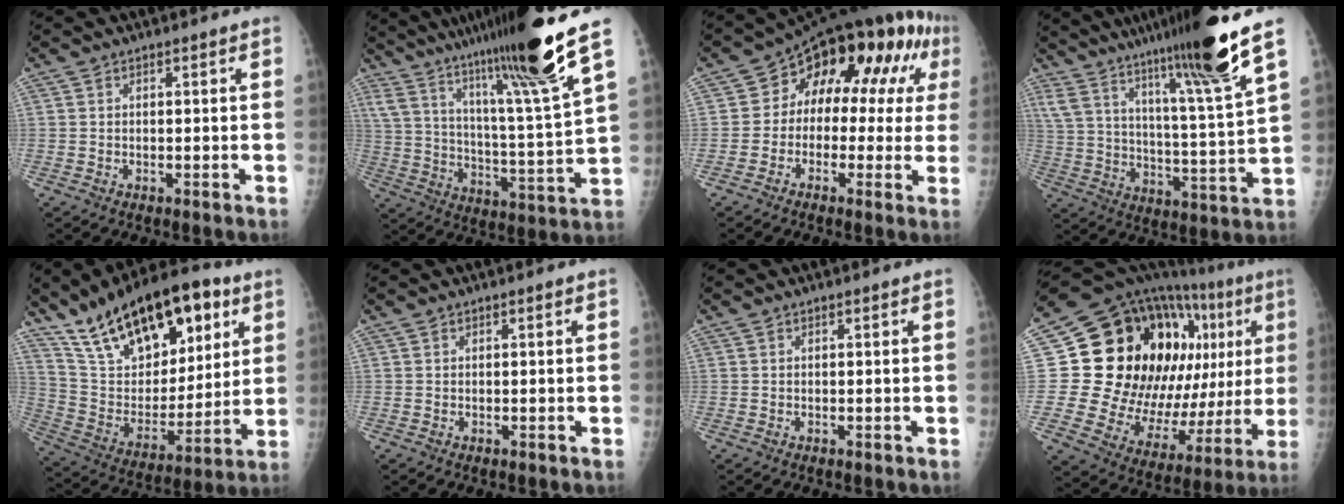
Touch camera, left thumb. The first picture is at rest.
{"total": 22.5, "force": [16.0, 0.0, 15.8], "torque": [-0.238, -0.080, 0.267]}
{"total": 15.3, "force": [3.2, 9.8, 11.3], "torque": [-0.094, 0.042, 0.032]}
{"total": 20.0, "force": [14.6, -0.4, 13.7], "torque": [-0.212, -0.075, 0.238]}
{"total": 26.5, "force": [15.0, 12.5, 17.9], "torque": [-0.261, -0.029, 0.263]}
{"total": 0.0}
{"total": 0.0}
{"total": 32.7, "force": [8.1, 16.3, 27.2], "torque": [-0.358, 0.011, 0.139]}